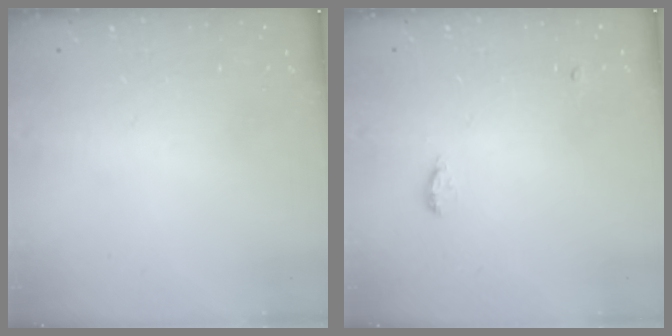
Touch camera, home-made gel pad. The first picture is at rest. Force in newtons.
{"total": 8.1, "press": 5.6, "slide": 5.8}